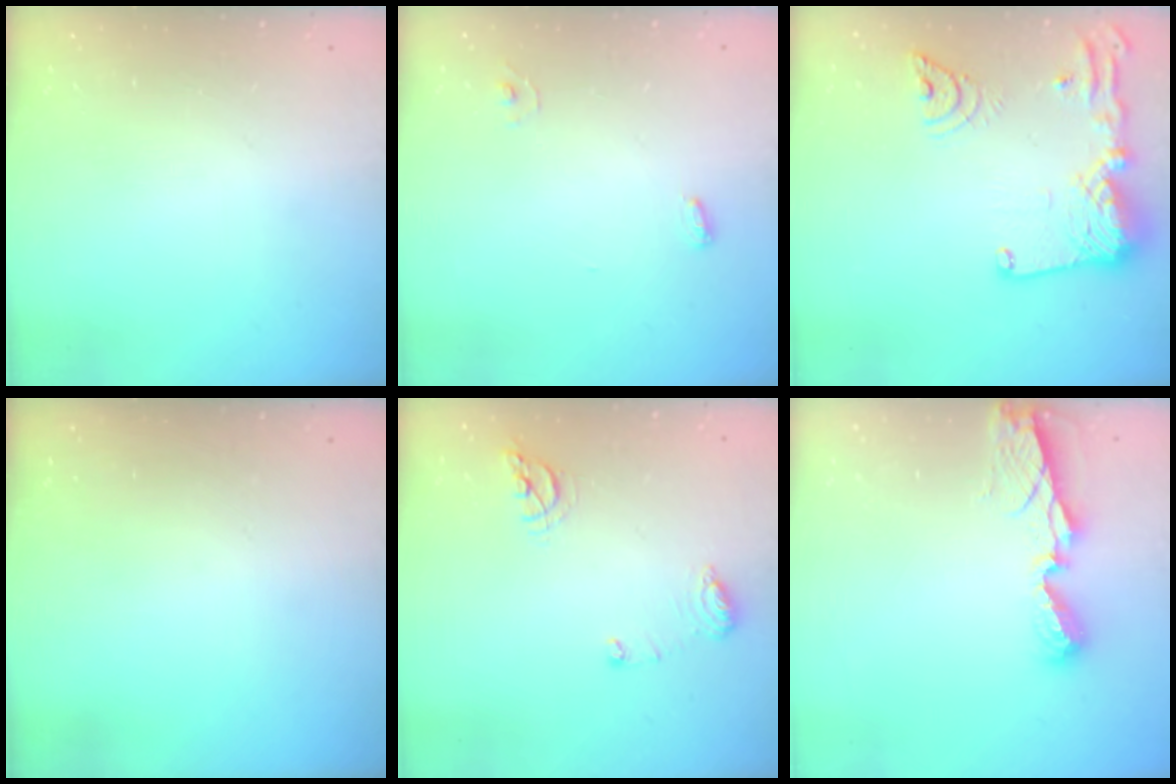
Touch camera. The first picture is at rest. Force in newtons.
{"total": 4.4, "press": 3.9, "slide": 2.1}
{"total": 20.1, "press": 19.9, "slide": 2.3}
{"total": 0.0}
{"total": 8.1, "press": 8.1, "slide": 0.4}
{"total": 7.1, "press": 7.1, "slide": 0.2}